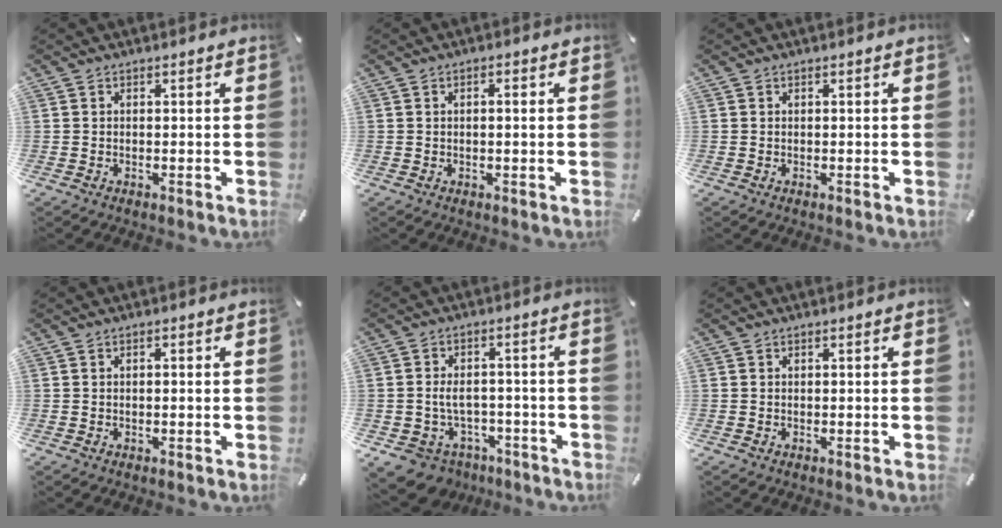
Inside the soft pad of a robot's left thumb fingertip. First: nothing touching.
{"total": 1.4, "force": [0.1, 0.4, 1.4], "torque": [-0.024, 0.001, 0.001]}
{"total": 0.0}
{"total": 0.6, "force": [-0.1, 0.2, 0.5], "torque": [-0.010, -0.001, -0.001]}
{"total": 7.5, "force": [-2.5, 6.3, 3.4], "torque": [-0.083, 0.017, -0.041]}
{"total": 0.0}